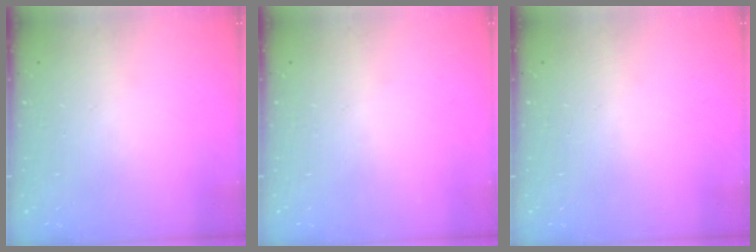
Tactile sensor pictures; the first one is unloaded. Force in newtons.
{"total": 0.0}
{"total": 0.0}